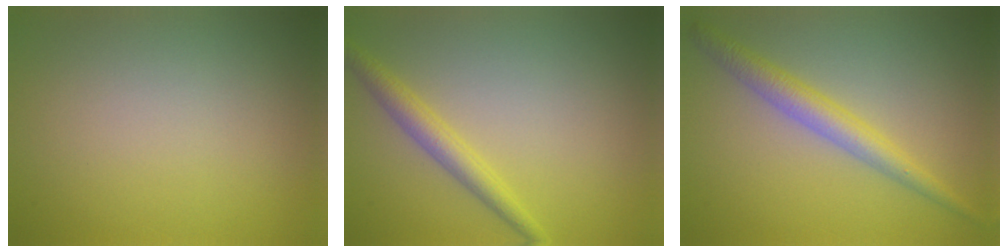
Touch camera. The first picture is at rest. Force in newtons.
{"total": 2.6, "press": 2.6, "slide": 0.1}
{"total": 3.2, "press": 3.2, "slide": 0.1}